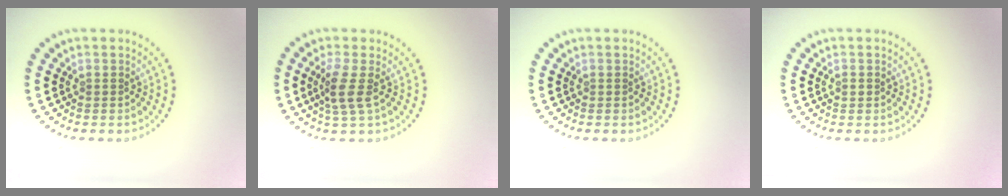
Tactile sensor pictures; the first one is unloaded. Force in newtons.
{"total": 2.5, "press": 1.9, "slide": 1.6}
{"total": 0.0}
{"total": 0.7, "press": 0.7, "slide": 0.1}